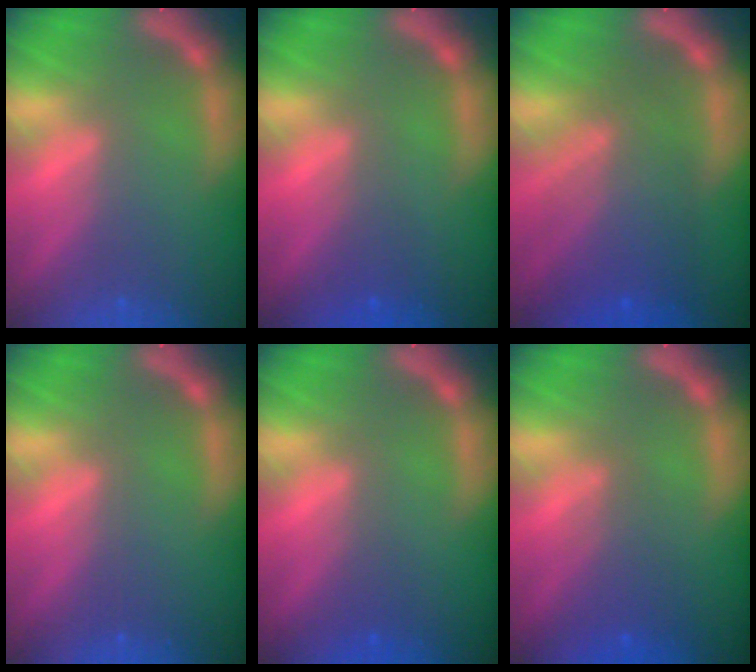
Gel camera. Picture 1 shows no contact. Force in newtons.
{"total": 1.5}
{"total": 7.5}
{"total": 0.0}
{"total": 0.9}
{"total": 3.0}